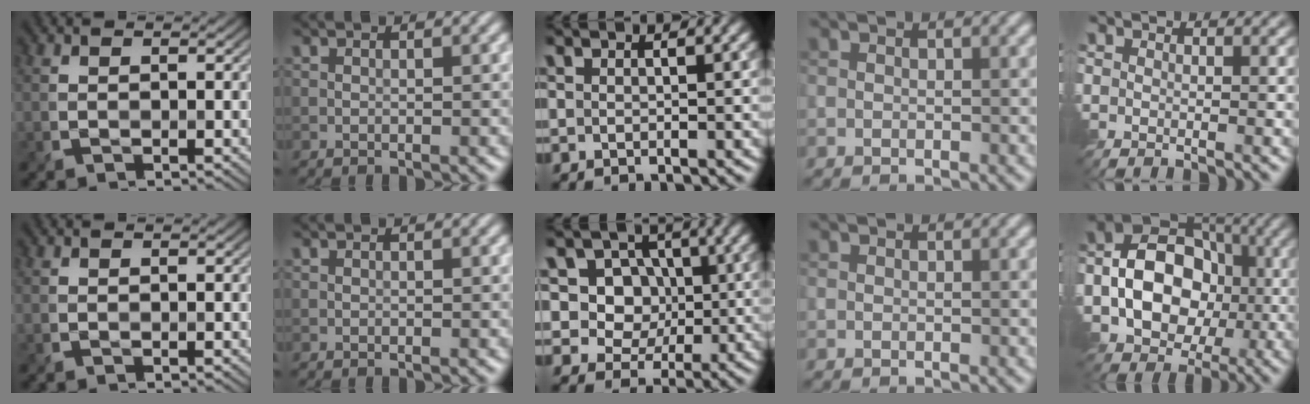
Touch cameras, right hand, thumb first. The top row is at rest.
{"middle": {"total": 8.5, "force": [2.5, 7.2, 3.6], "torque": [-0.055, 0.021, 0.025]}, "little": {"total": 10.0, "force": [-0.9, 7.5, 6.4], "torque": [-0.093, 0.003, -0.026]}}